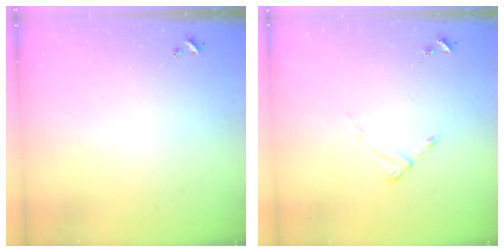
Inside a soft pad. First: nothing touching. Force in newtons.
{"total": 2.4, "press": 2.4, "slide": 0.3}